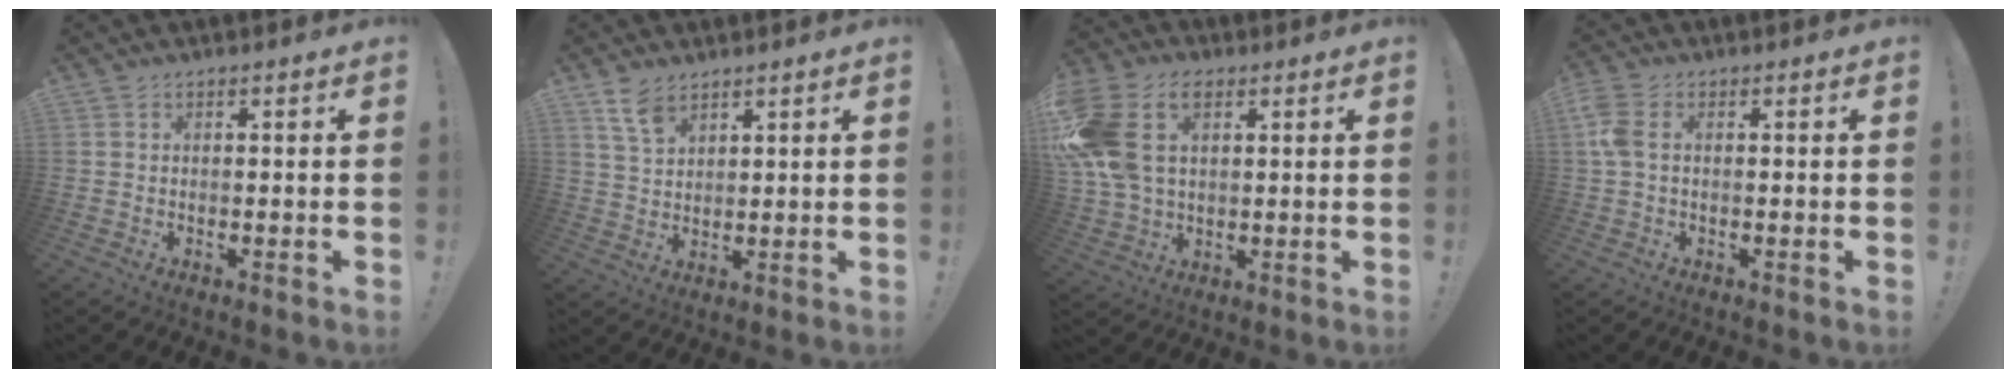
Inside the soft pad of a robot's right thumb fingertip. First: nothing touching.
{"total": 6.8, "force": [4.6, 3.7, 3.4], "torque": [-0.063, -0.020, 0.089]}
{"total": 16.5, "force": [5.4, 11.1, 10.9], "torque": [-0.221, -0.016, 0.103]}
{"total": 4.9, "force": [0.8, 2.9, 3.8], "torque": [-0.096, 0.004, 0.015]}